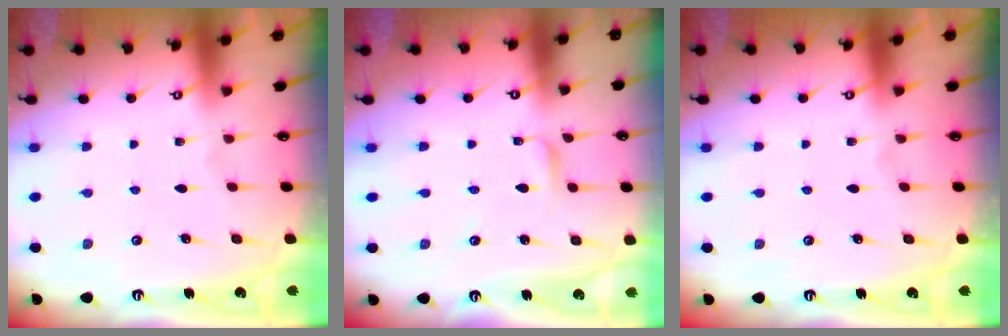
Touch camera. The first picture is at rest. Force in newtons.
{"total": 2.0, "press": 2.0, "slide": 0.2}
{"total": 0.0}